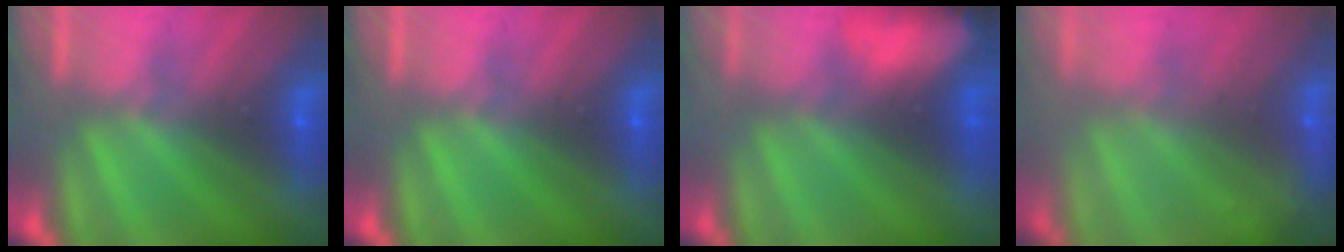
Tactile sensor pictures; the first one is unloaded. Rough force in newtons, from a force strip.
{"total": 0.0}
{"total": 8.3}
{"total": 7.5}